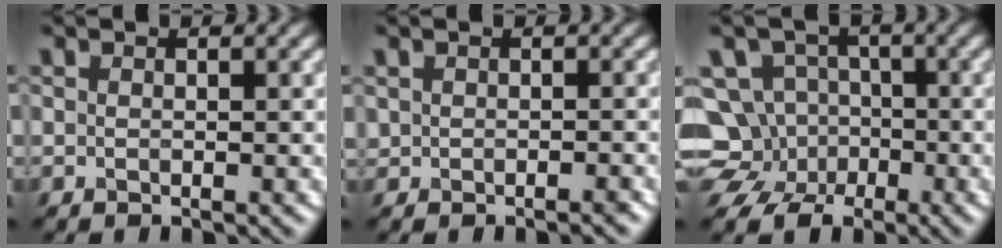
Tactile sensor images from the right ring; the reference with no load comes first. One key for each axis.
{"total": 0.7, "fx": -0.3, "fy": 0.5, "fz": 0.4, "tx": -0.007, "ty": -0.003, "tz": -0.004}
{"total": 8.6, "fx": -2.5, "fy": 7.7, "fz": 3.0, "tx": -0.044, "ty": 0.002, "tz": -0.079}